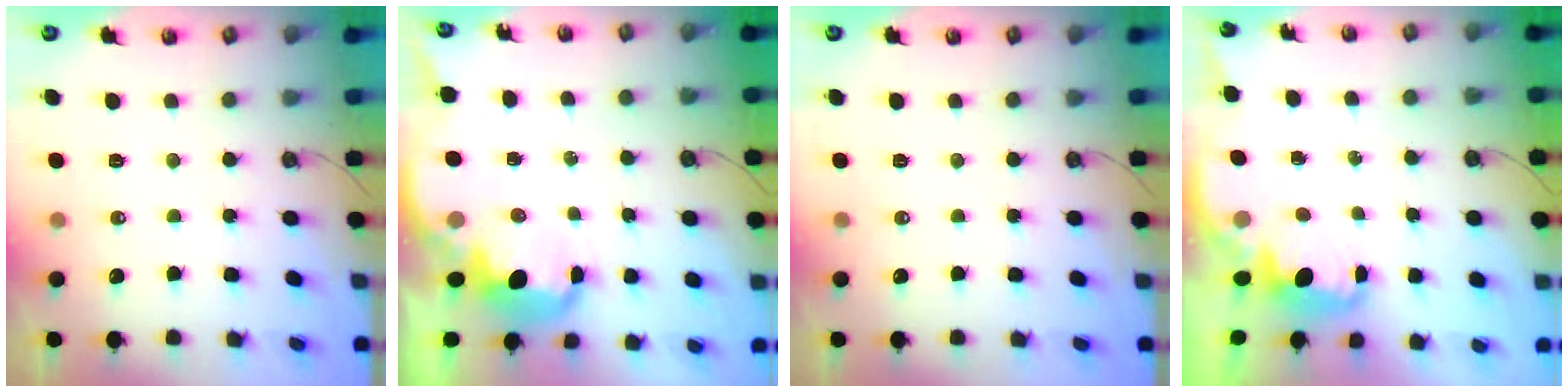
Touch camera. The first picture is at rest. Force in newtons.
{"total": 6.3, "press": 6.3, "slide": 0.6}
{"total": 0.0}
{"total": 1.6, "press": 1.4, "slide": 0.7}